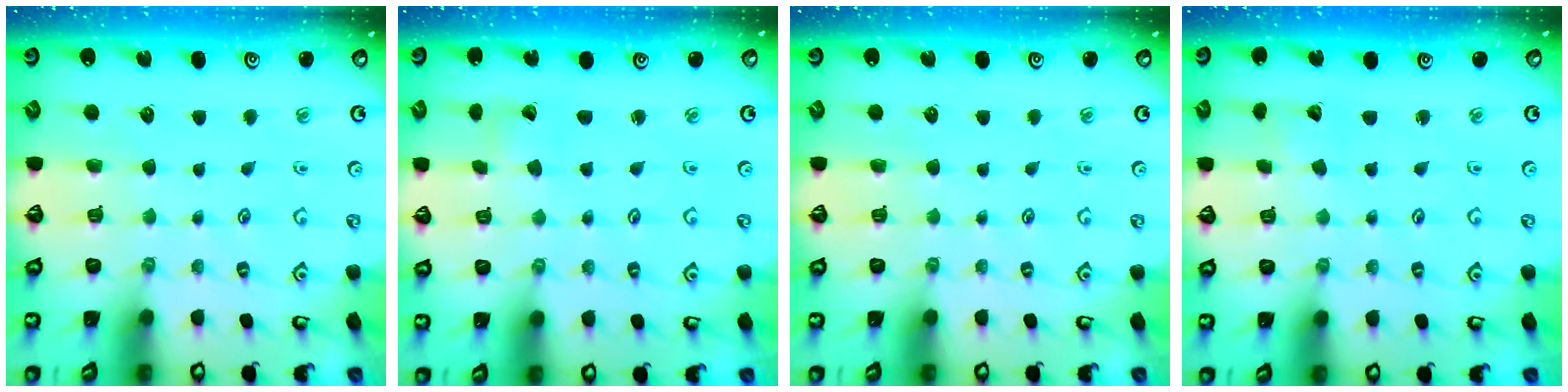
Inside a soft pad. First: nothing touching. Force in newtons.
{"total": 1.0, "press": 1.0, "slide": 0.1}
{"total": 0.0}
{"total": 2.0, "press": 2.0, "slide": 0.2}